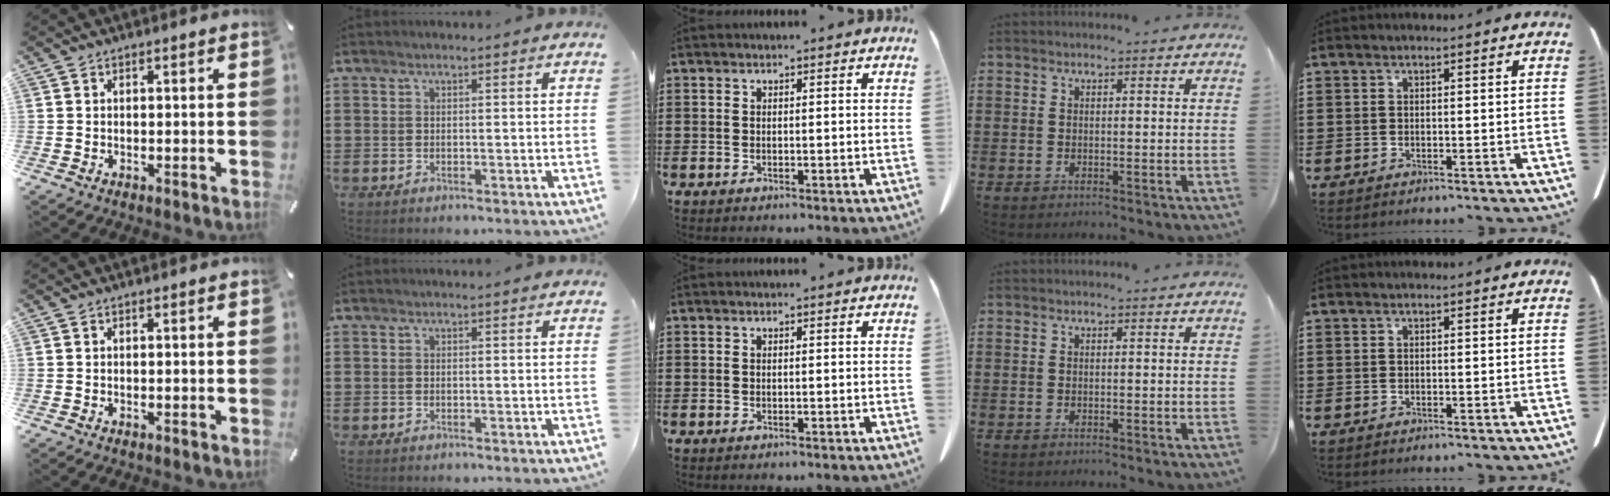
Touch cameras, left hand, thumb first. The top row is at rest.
{}